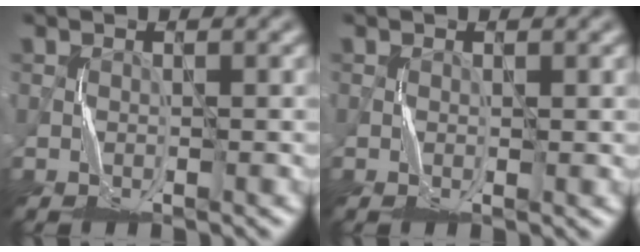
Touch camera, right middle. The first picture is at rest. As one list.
[{"total": 0.0}]